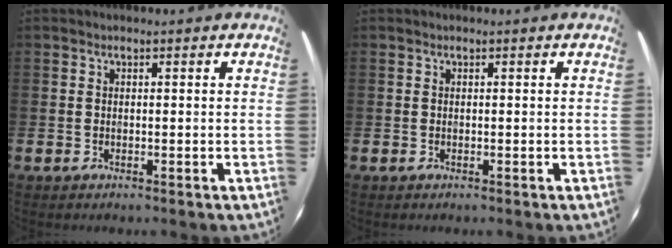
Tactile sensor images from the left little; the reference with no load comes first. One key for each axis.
{"total": 0.0}